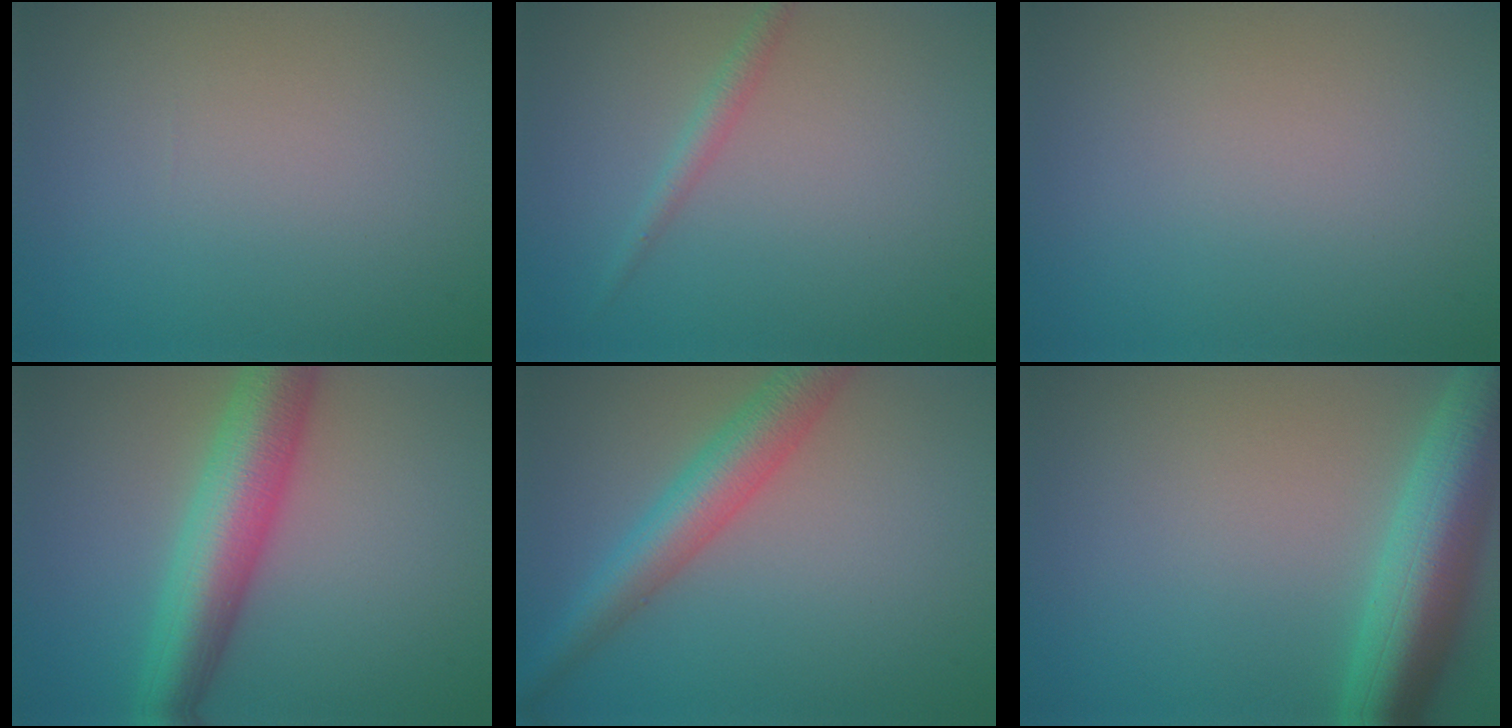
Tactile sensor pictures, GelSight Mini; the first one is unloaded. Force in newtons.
{"total": 1.4, "press": 1.4, "slide": 0.0}
{"total": 0.0}
{"total": 7.5, "press": 7.5, "slide": 0.1}
{"total": 5.2, "press": 5.2, "slide": 0.2}
{"total": 8.0, "press": 8.0, "slide": 0.3}